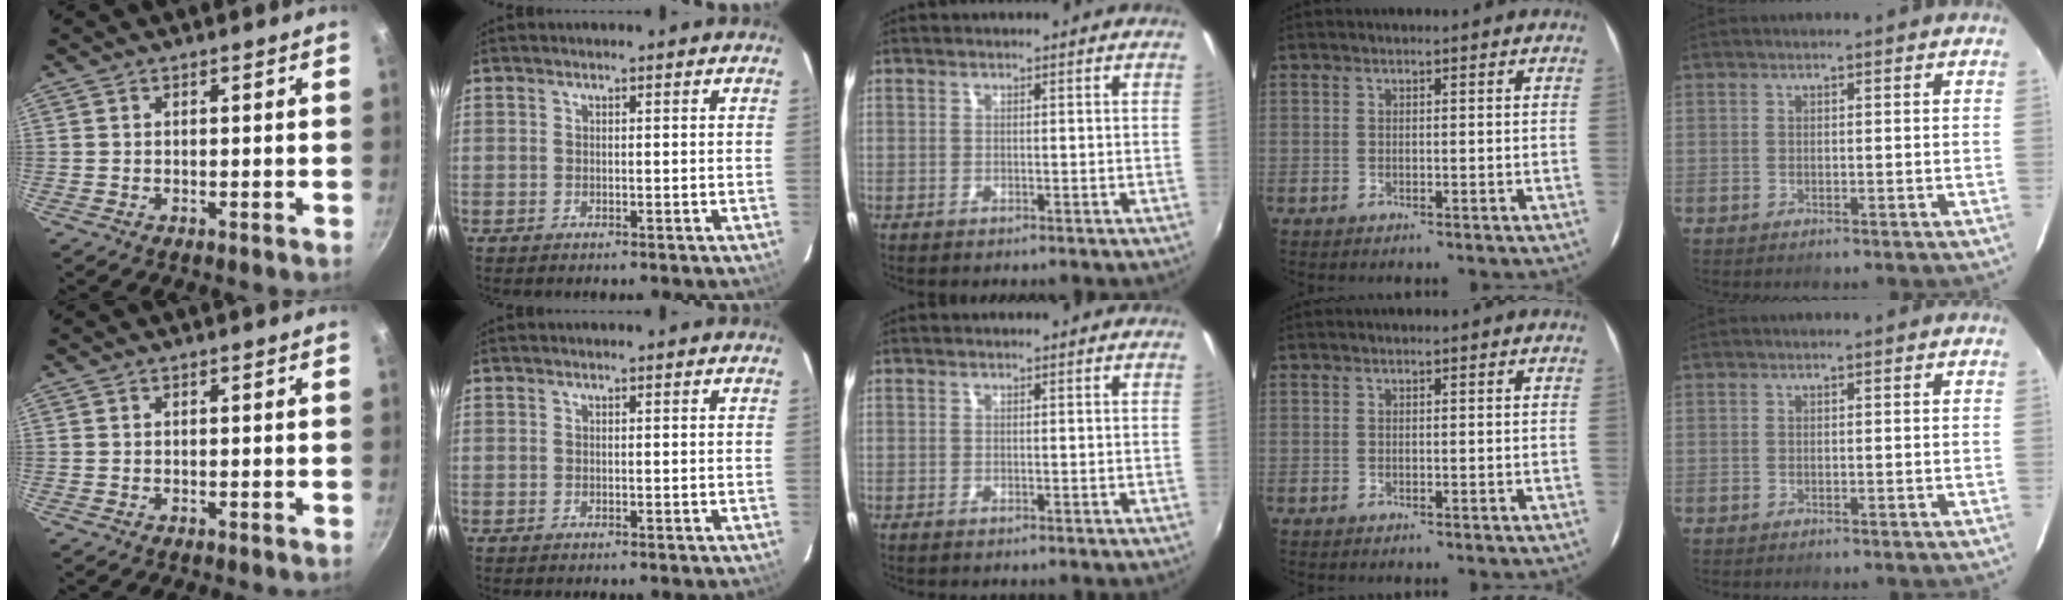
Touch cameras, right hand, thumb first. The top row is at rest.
{}